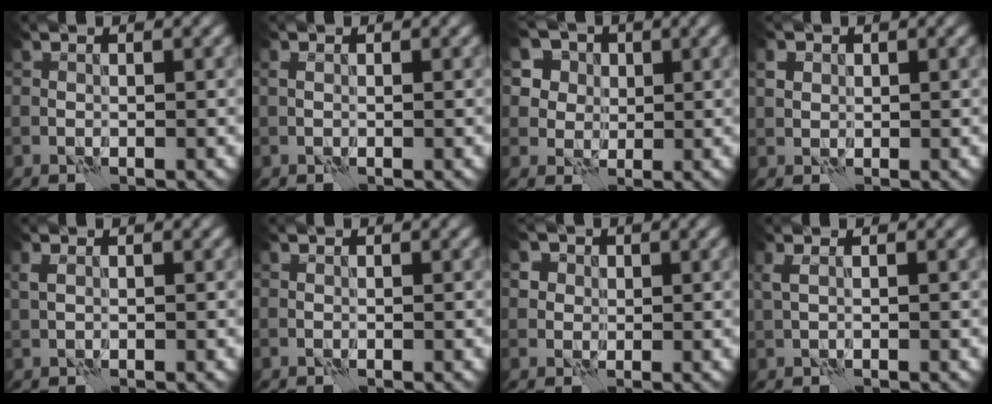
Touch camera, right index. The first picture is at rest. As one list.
[{"total": 0.7, "force": [0.1, 0.5, 0.5], "torque": [-0.010, 0.001, 0.002]}, {"total": 6.1, "force": [2.9, 4.9, 2.2], "torque": [-0.052, 0.001, 0.039]}, {"total": 1.5, "force": [0.5, 1.3, 0.6], "torque": [-0.011, 0.002, 0.008]}, {"total": 1.0, "force": [0.3, 0.6, 0.7], "torque": [-0.019, 0.003, 0.006]}, {"total": 0.0}, {"total": 4.3, "force": [1.9, 3.4, 1.7], "torque": [-0.025, 0.012, 0.015]}, {"total": 1.2, "force": [0.4, 0.4, 1.0], "torque": [-0.021, 0.003, 0.010]}]